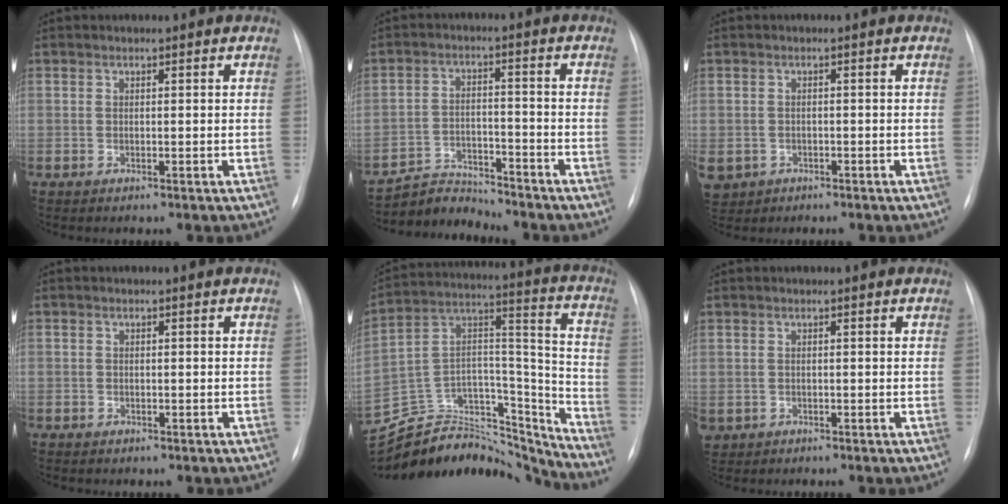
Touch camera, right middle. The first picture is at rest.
{"total": 6.1, "force": [-5.9, 0.3, -1.3], "torque": [0.018, 0.005, -0.103]}
{"total": 7.0, "force": [-3.6, 5.7, 2.1], "torque": [-0.063, 0.001, -0.051]}
{"total": 1.5, "force": [-1.1, 1.1, 0.2], "torque": [-0.009, 0.004, -0.014]}
{"total": 28.9, "force": [-27.0, 7.3, 7.3], "torque": [-0.138, 0.038, -0.416]}
{"total": 3.1, "force": [-1.9, 2.4, 0.6], "torque": [-0.014, 0.000, -0.030]}